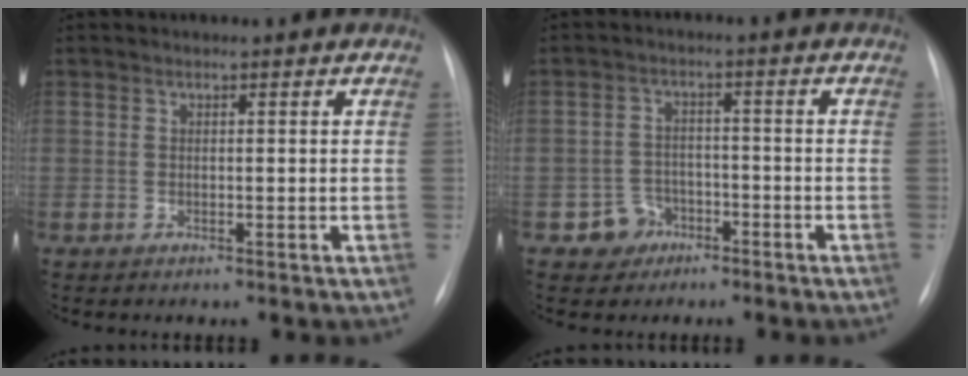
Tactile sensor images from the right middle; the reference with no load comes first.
{"total": 4.0, "force": [-2.2, 3.3, 0.2], "torque": [0.001, 0.013, -0.034]}